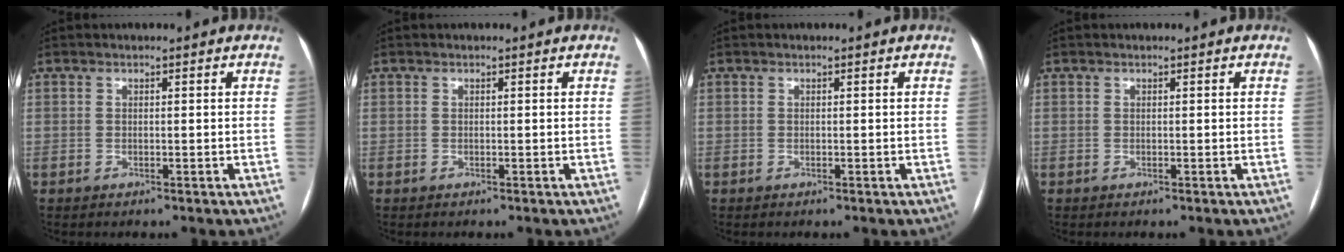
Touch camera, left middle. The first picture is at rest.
{"total": 0.0}
{"total": 0.0}
{"total": 0.0}